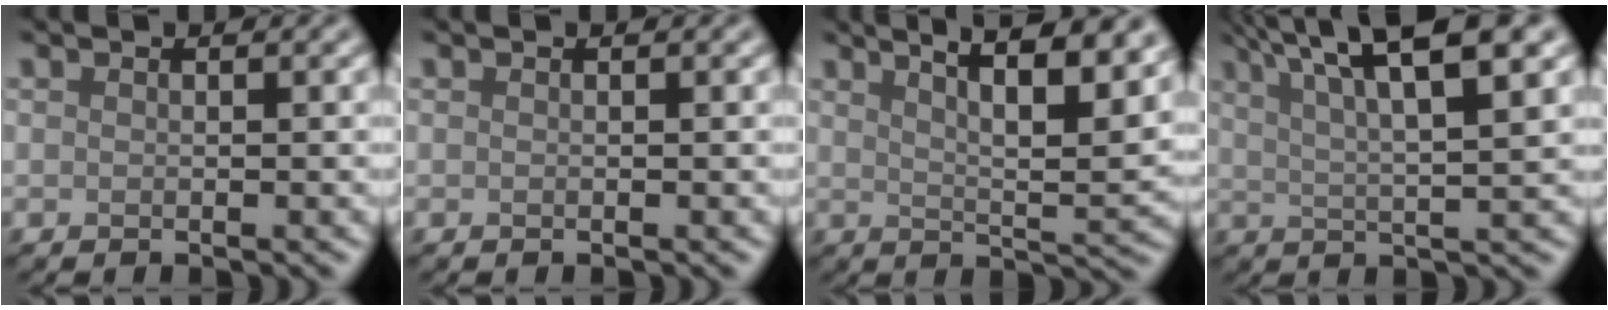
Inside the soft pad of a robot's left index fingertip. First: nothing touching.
{"total": 0.0}
{"total": 11.6, "force": [6.9, 3.2, 8.7], "torque": [-0.084, 0.026, 0.072]}
{"total": 8.6, "force": [5.0, 1.8, 6.8], "torque": [-0.090, 0.022, 0.072]}